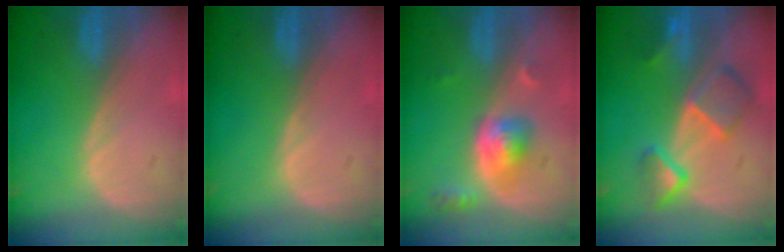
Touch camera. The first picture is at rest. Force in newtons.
{"total": 0.5, "press": 0.0, "slide": 0.5}
{"total": 5.2, "press": 4.8, "slide": 2.0}
{"total": 7.9, "press": 6.8, "slide": 4.1}